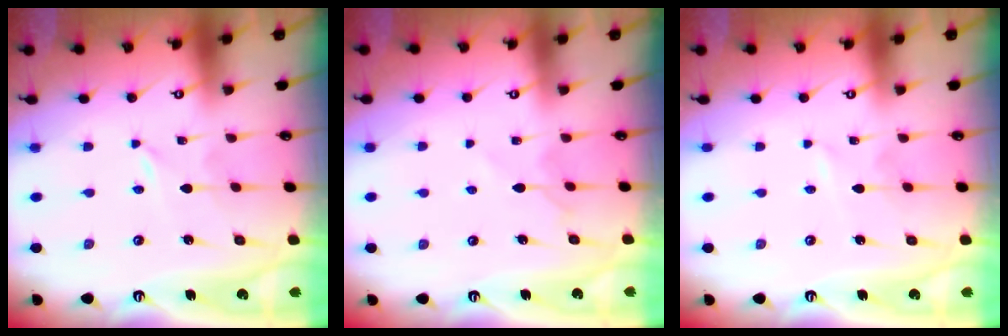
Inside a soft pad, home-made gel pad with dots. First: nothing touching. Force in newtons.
{"total": 5.3, "press": 5.2, "slide": 0.8}
{"total": 1.7, "press": 1.7, "slide": 0.3}